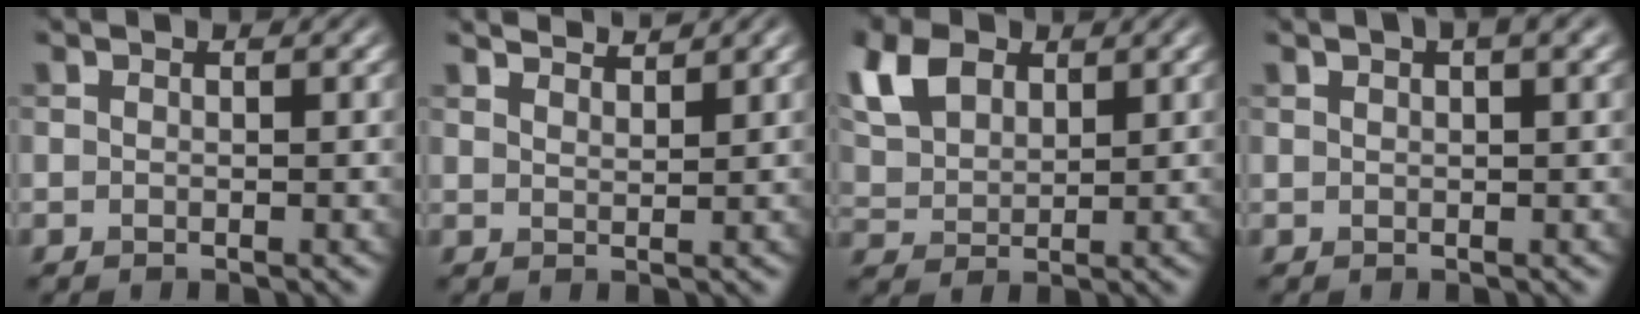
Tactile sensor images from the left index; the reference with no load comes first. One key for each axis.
{"total": 2.8, "fx": 2.7, "fy": 0.3, "fz": 0.7, "tx": -0.002, "ty": 0.002, "tz": 0.038}
{"total": 6.4, "fx": 3.2, "fy": 4.1, "fz": 3.8, "tx": -0.109, "ty": 0.011, "tz": 0.063}
{"total": 2.9, "fx": 2.0, "fy": 0.7, "fz": 2.1, "tx": -0.024, "ty": 0.005, "tz": 0.028}